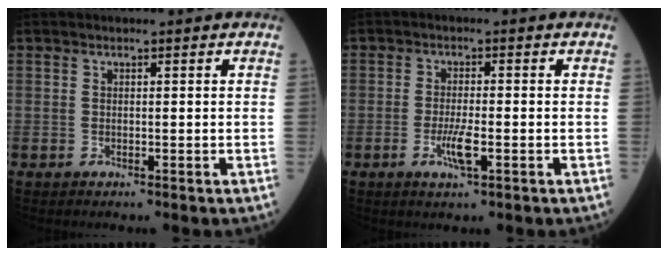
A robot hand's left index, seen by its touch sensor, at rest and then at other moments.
{"total": 3.4, "force": [-1.2, 0.2, 3.2], "torque": [-0.062, -0.005, -0.022]}